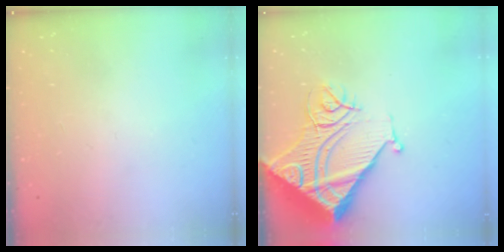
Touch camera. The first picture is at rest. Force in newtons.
{"total": 23.6, "press": 23.4, "slide": 3.0}